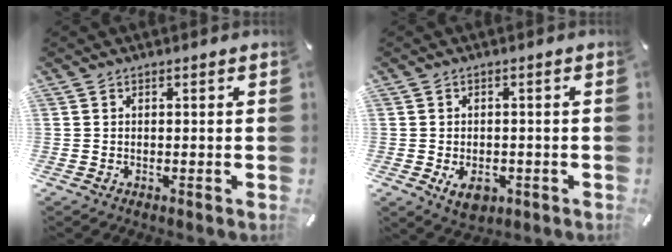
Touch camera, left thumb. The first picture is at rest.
{"total": 4.8, "force": [-1.7, 3.3, 3.1], "torque": [-0.054, 0.003, -0.032]}